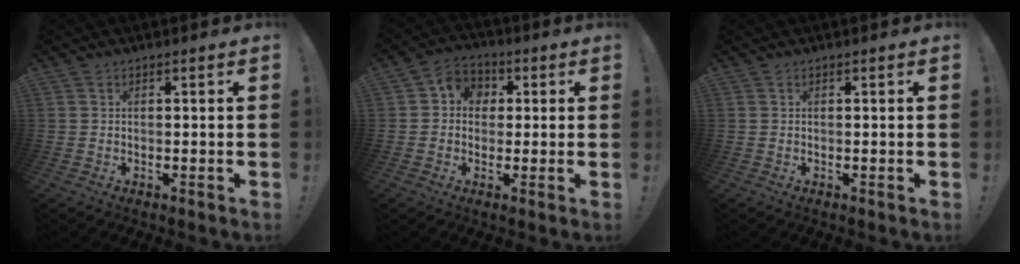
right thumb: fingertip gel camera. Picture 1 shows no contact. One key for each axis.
{"total": 6.1, "fx": -0.1, "fy": 5.8, "fz": 1.9, "tx": -0.020, "ty": 0.009, "tz": 0.000}
{"total": 0.0}